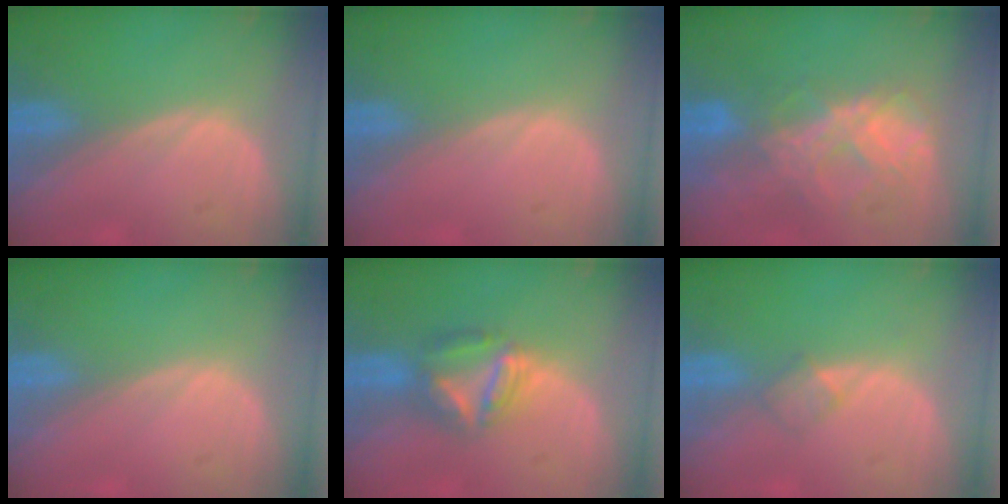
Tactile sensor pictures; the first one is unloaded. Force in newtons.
{"total": 0.0}
{"total": 8.3, "press": 7.4, "slide": 3.7}
{"total": 0.0}
{"total": 6.6, "press": 6.2, "slide": 2.5}
{"total": 2.0, "press": 2.0, "slide": 0.2}